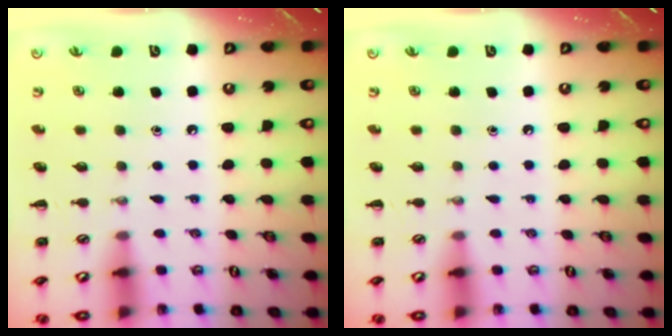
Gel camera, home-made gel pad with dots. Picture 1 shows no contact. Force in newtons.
{"total": 0.0}